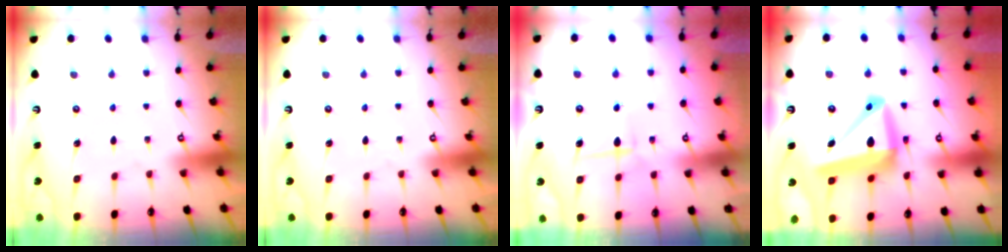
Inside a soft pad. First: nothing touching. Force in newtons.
{"total": 0.0}
{"total": 6.5, "press": 6.4, "slide": 1.3}
{"total": 14.1, "press": 13.7, "slide": 3.2}